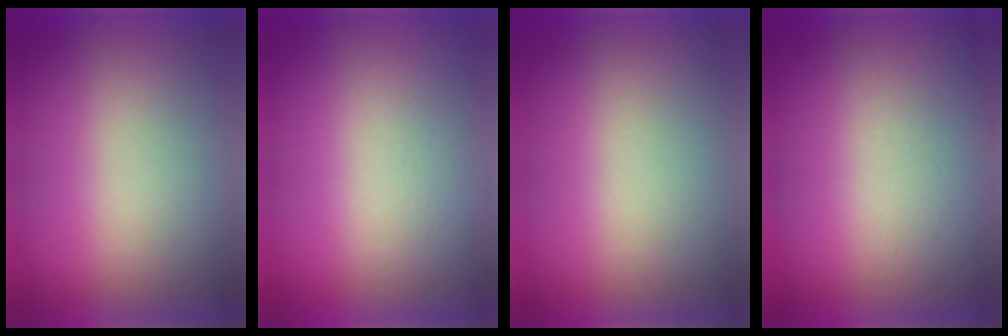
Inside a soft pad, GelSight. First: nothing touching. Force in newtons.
{"total": 3.4}
{"total": 0.0}
{"total": 3.6}